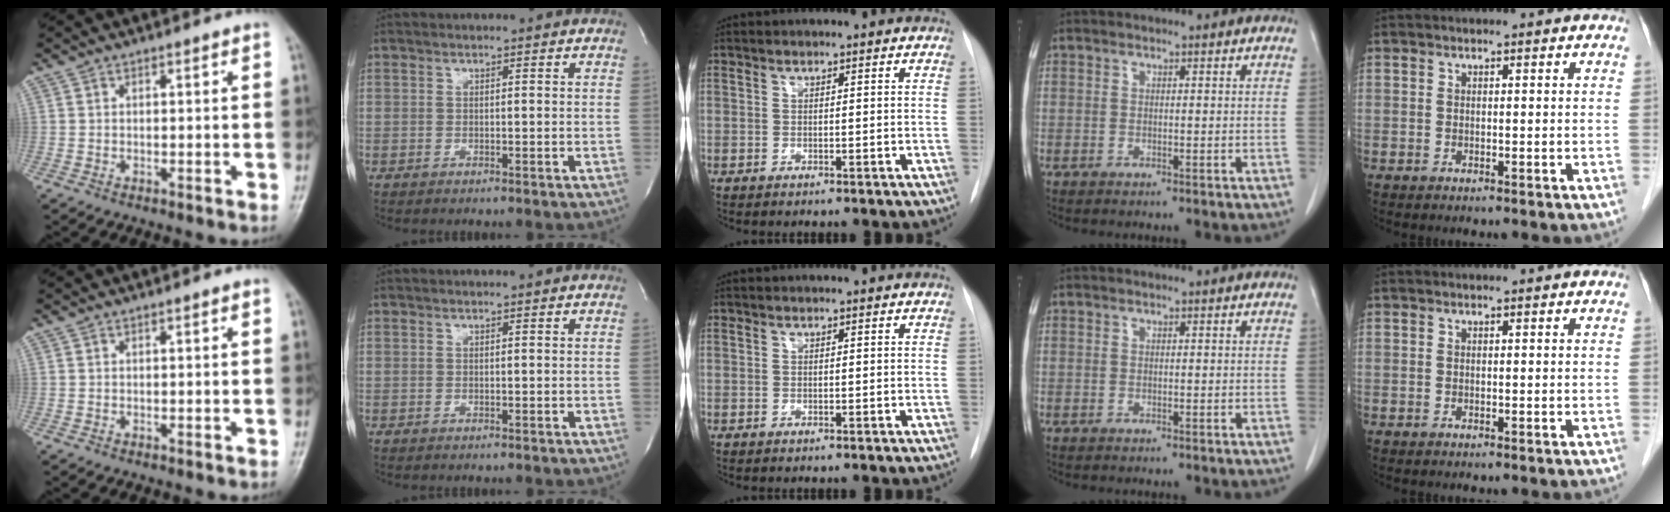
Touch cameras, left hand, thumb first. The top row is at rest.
{}